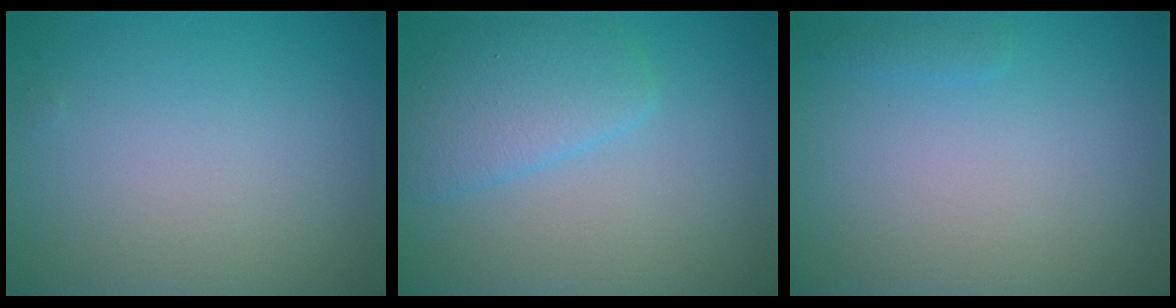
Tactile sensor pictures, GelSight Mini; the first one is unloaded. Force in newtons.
{"total": 3.6, "press": 3.6, "slide": 0.2}
{"total": 0.7, "press": 0.7, "slide": 0.1}